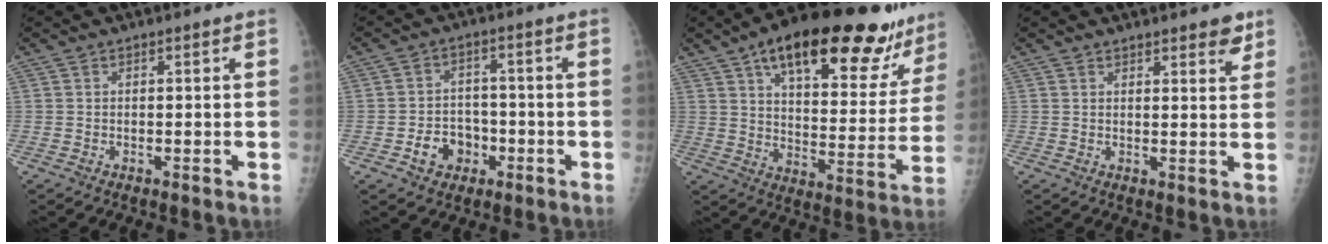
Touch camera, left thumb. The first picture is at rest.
{"total": 6.9, "force": [-2.8, 5.5, 3.0], "torque": [-0.022, 0.025, -0.043]}
{"total": 27.8, "force": [18.0, 10.8, 18.1], "torque": [-0.226, -0.036, 0.257]}
{"total": 4.0, "force": [2.9, 1.2, 2.5], "torque": [-0.019, -0.016, 0.034]}